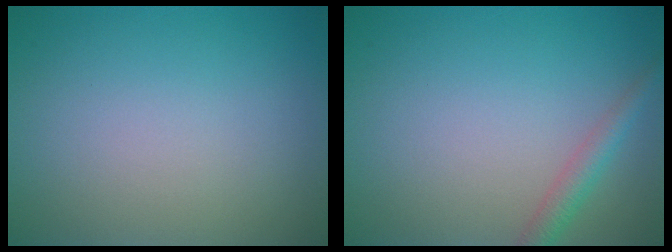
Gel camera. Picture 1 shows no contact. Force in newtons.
{"total": 2.0, "press": 2.0, "slide": 0.0}